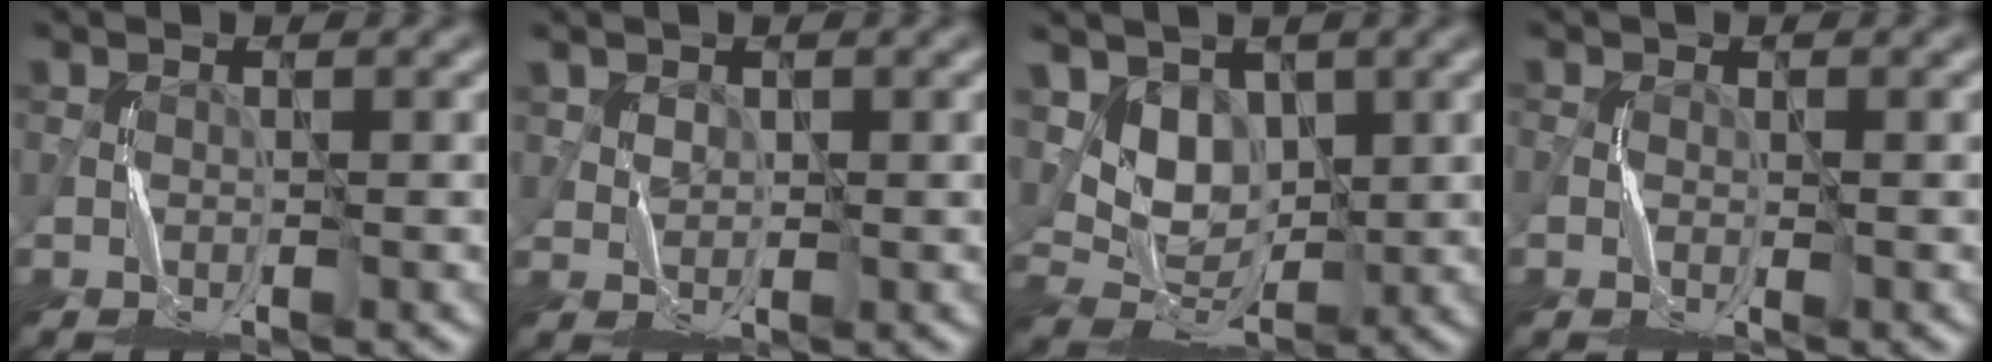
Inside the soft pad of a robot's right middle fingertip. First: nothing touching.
{"total": 1.4, "force": [1.1, 0.8, 0.1], "torque": [-0.002, -0.003, 0.023]}
{"total": 4.6, "force": [2.1, 3.4, 2.2], "torque": [-0.046, -0.012, 0.042]}
{"total": 0.8, "force": [-0.1, 0.3, 0.7], "torque": [-0.014, -0.001, -0.004]}